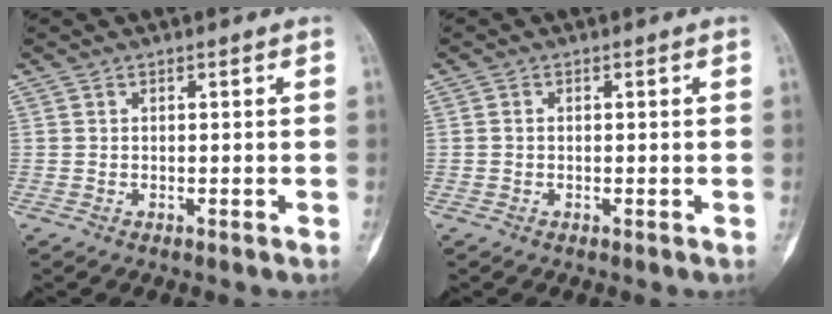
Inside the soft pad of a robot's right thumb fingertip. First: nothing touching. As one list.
[{"total": 0.8, "force": [-0.2, 0.6, 0.4], "torque": [-0.003, 0.002, -0.005]}]